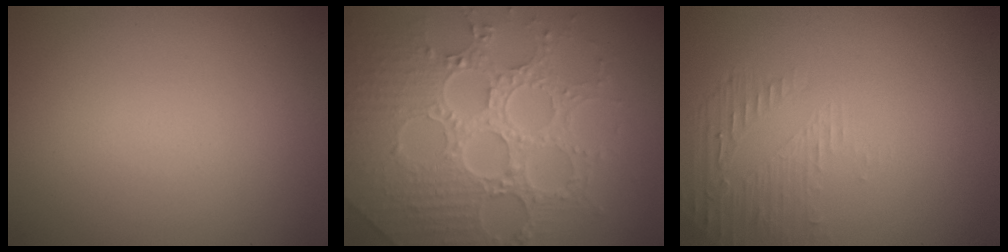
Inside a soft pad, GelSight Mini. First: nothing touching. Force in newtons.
{"total": 8.2, "press": 6.0, "slide": 5.6}
{"total": 1.6, "press": 0.4, "slide": 1.6}